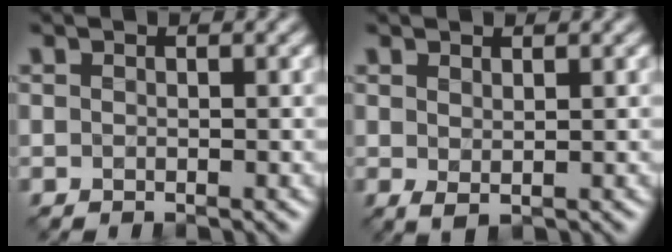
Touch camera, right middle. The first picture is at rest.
{"total": 0.7, "force": [0.5, 0.3, 0.4], "torque": [-0.012, -0.002, 0.015]}